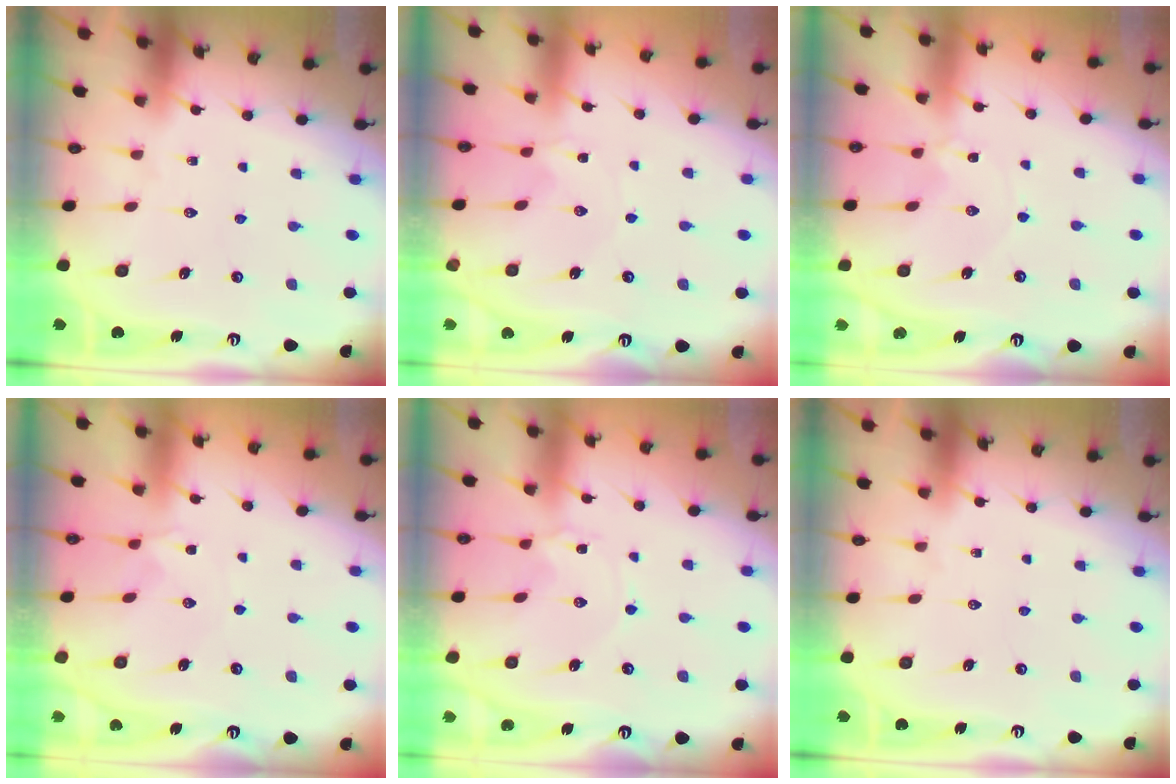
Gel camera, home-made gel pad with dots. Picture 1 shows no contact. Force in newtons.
{"total": 0.0}
{"total": 0.9, "press": 0.9, "slide": 0.2}
{"total": 2.9, "press": 2.9, "slide": 0.7}
{"total": 2.8, "press": 2.8, "slide": 0.3}
{"total": 0.0}